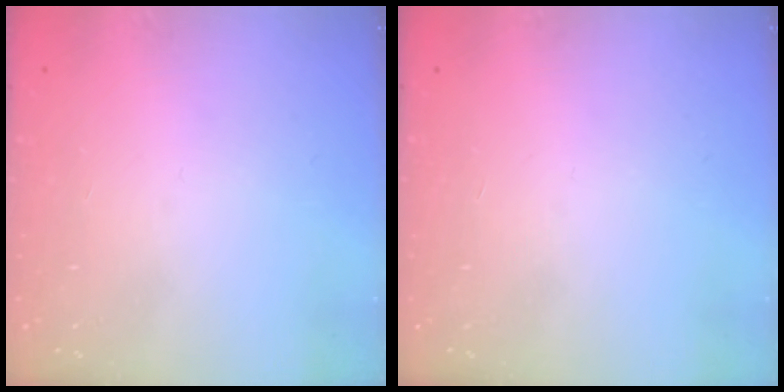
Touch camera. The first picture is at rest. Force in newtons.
{"total": 0.0}